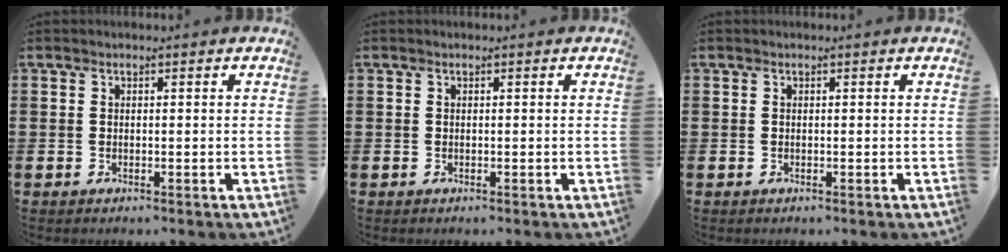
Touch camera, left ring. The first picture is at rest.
{"total": 0.0}
{"total": 0.0}